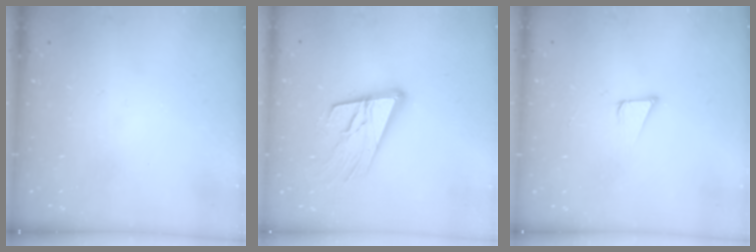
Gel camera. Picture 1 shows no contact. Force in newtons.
{"total": 18.2, "press": 17.7, "slide": 4.2}
{"total": 3.7, "press": 3.1, "slide": 2.1}